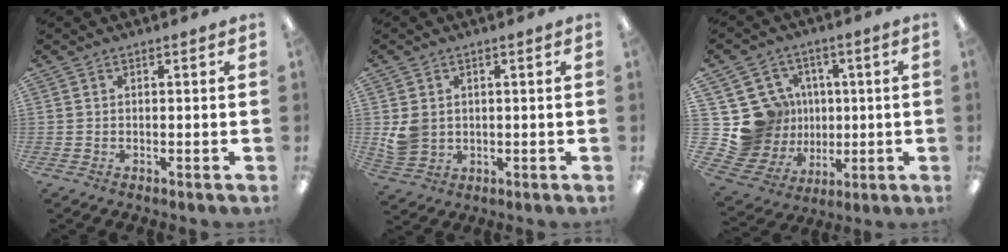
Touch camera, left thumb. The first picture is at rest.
{"total": 4.9, "force": [0.9, 4.4, 1.9], "torque": [-0.024, 0.004, 0.021]}
{"total": 17.5, "force": [1.7, 16.9, 4.0], "torque": [-0.099, -0.013, 0.080]}